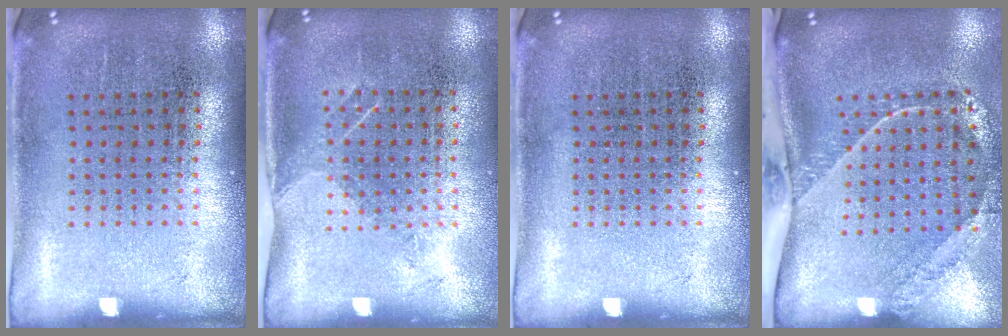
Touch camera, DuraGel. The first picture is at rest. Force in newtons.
{"total": 1.2, "press": 0.9, "slide": 0.7}
{"total": 0.0}
{"total": 2.5, "press": 1.7, "slide": 1.9}